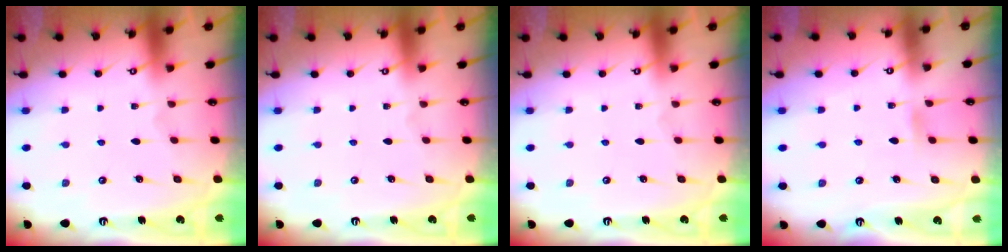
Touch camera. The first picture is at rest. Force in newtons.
{"total": 0.0}
{"total": 0.0}
{"total": 4.4, "press": 4.4, "slide": 0.6}